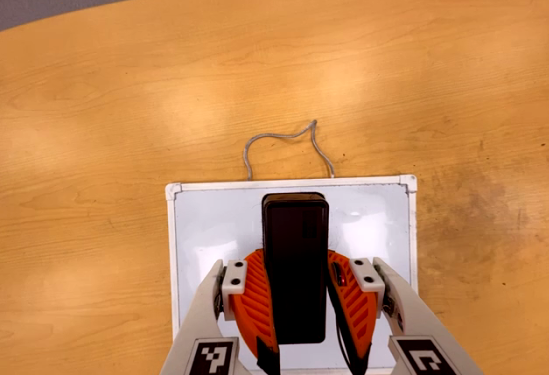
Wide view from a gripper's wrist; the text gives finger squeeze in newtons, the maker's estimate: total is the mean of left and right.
{"total": 6.6, "left": 5.7, "right": 7.5}